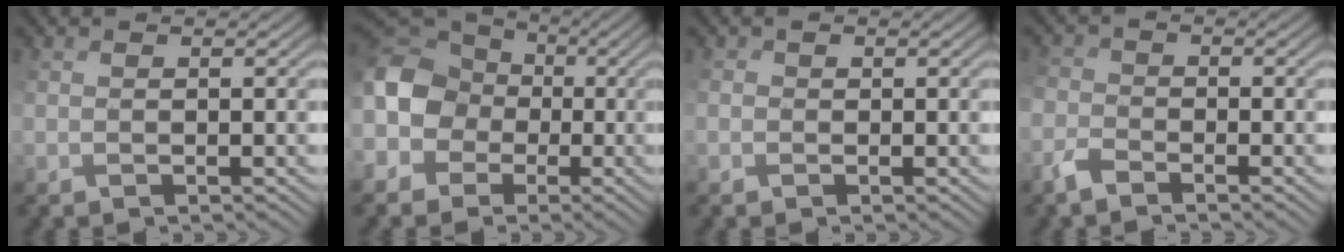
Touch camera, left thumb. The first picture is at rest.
{"total": 10.8, "force": [-0.4, 9.2, 5.6], "torque": [-0.156, 0.005, -0.033]}
{"total": 1.2, "force": [-0.5, 1.1, 0.2], "torque": [0.000, 0.004, -0.004]}
{"total": 2.8, "force": [-2.1, 1.0, 1.6], "torque": [-0.037, 0.005, -0.055]}